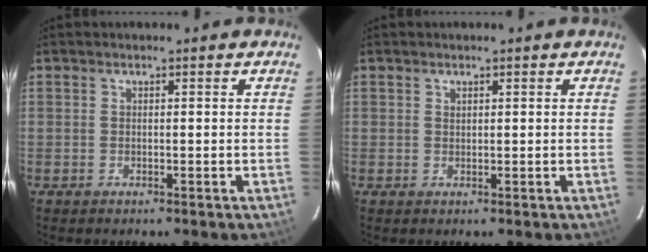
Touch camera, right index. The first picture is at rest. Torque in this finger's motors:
{"motor_torque": [-0.07, 0.07, -0.03, 0.01]}